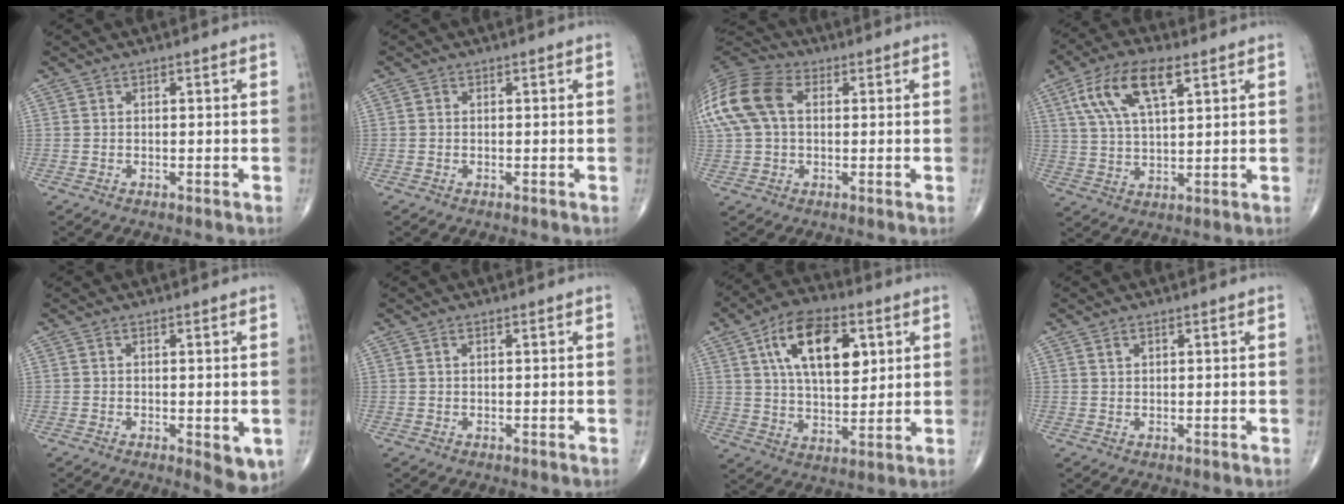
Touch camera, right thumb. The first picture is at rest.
{"total": 0.6, "force": [0.0, 0.5, 0.2], "torque": [-0.001, 0.001, -0.002]}
{"total": 16.4, "force": [3.2, 10.9, 11.8], "torque": [-0.282, 0.031, 0.053]}
{"total": 12.9, "force": [5.7, 5.4, 10.2], "torque": [-0.195, -0.001, 0.104]}
{"total": 5.1, "force": [-1.0, 2.0, 4.6], "torque": [-0.047, -0.012, -0.009]}
{"total": 0.5, "force": [0.3, 0.2, 0.4], "torque": [-0.010, 0.003, 0.006]}
{"total": 16.9, "force": [5.9, 8.9, 13.1], "torque": [-0.190, -0.014, 0.101]}
{"total": 1.3, "force": [0.8, 0.7, 0.7], "torque": [-0.011, 0.000, 0.014]}